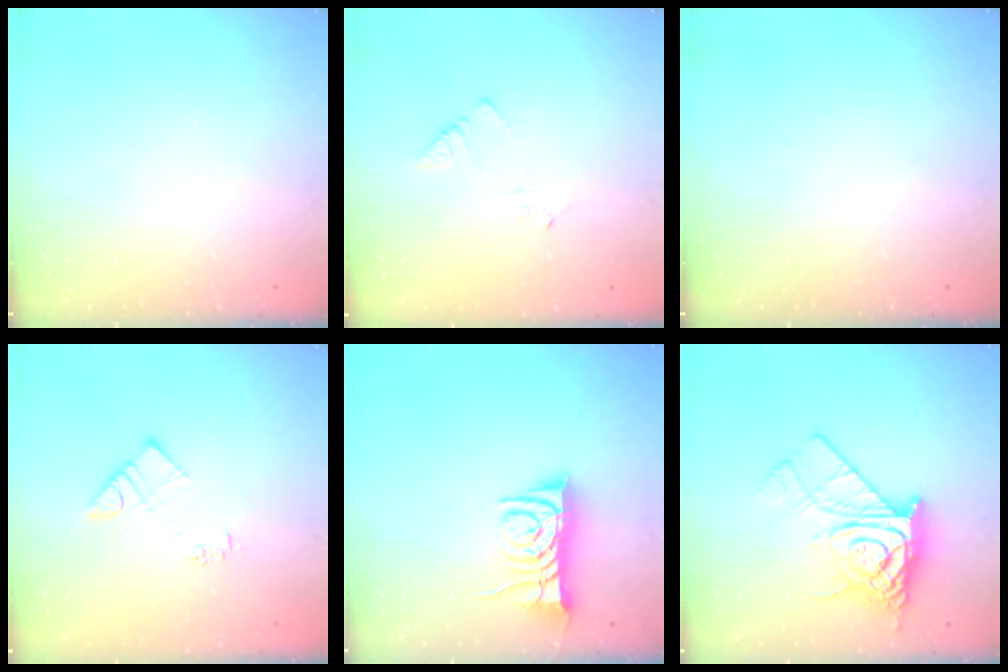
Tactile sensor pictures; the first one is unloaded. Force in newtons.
{"total": 4.1, "press": 4.1, "slide": 0.4}
{"total": 0.0}
{"total": 7.7, "press": 7.7, "slide": 0.2}
{"total": 9.1, "press": 9.1, "slide": 0.5}
{"total": 12.9, "press": 12.8, "slide": 1.5}